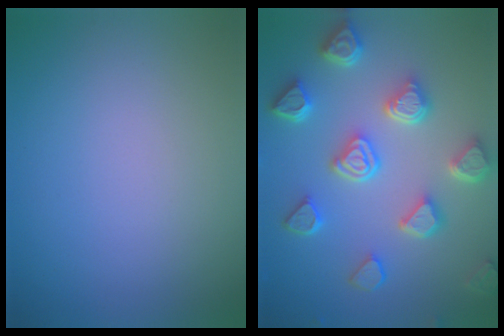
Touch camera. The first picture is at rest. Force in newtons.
{"total": 6.8, "press": 5.5, "slide": 4.0}